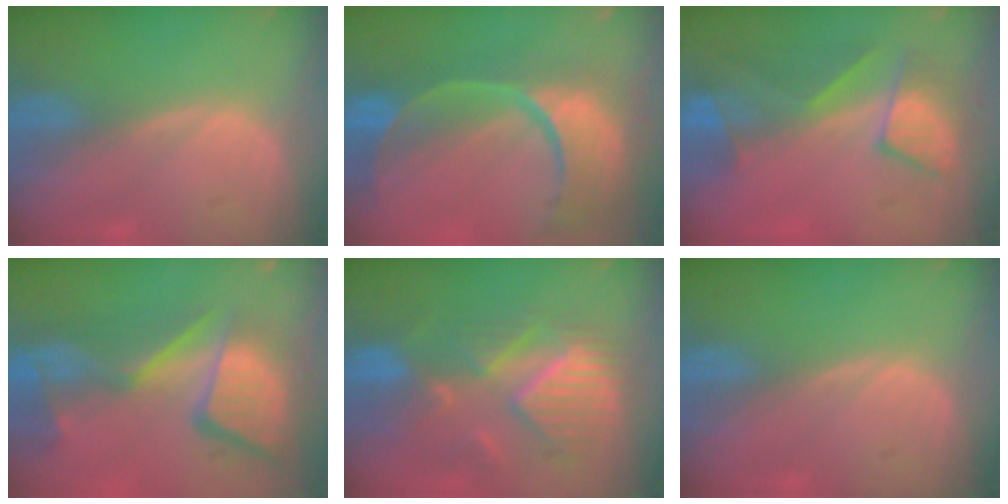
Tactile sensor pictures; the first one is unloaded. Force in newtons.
{"total": 13.8, "press": 10.9, "slide": 8.4}
{"total": 8.0, "press": 7.7, "slide": 2.2}
{"total": 13.7, "press": 11.3, "slide": 7.8}
{"total": 10.2, "press": 9.5, "slide": 3.7}
{"total": 0.0}